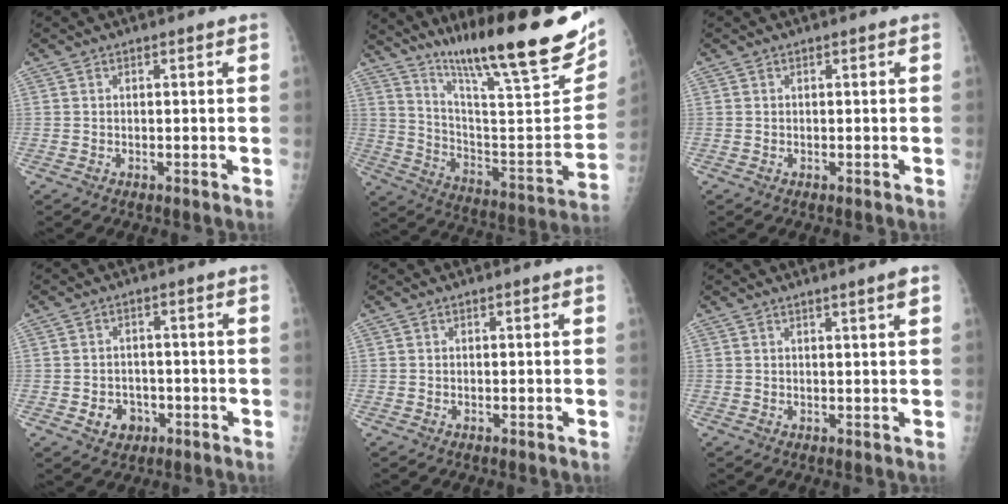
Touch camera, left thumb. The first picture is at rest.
{"total": 28.7, "force": [18.7, 5.0, 21.3], "torque": [-0.309, -0.068, 0.300]}
{"total": 0.0}
{"total": 4.5, "force": [-1.6, 3.8, 1.8], "torque": [-0.008, 0.010, -0.019]}
{"total": 0.0}
{"total": 1.9, "force": [1.2, -0.3, 1.4], "torque": [-0.021, -0.010, 0.020]}